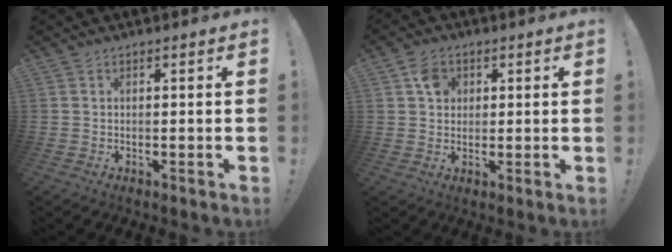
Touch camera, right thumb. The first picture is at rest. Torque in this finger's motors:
{"motor_torque": [0.04, 0.05, -0.02, 0.05, 0.04]}